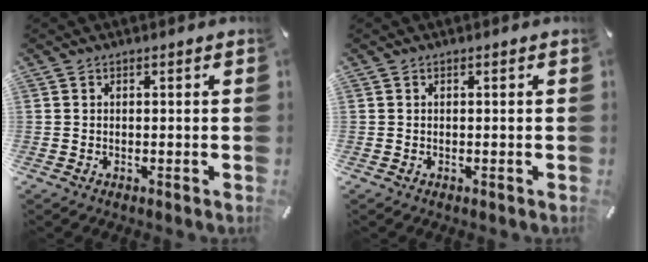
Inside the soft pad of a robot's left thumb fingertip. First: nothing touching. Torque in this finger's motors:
{"motor_torque": [0.00, 0.00, 0.00, 0.00, 0.00]}